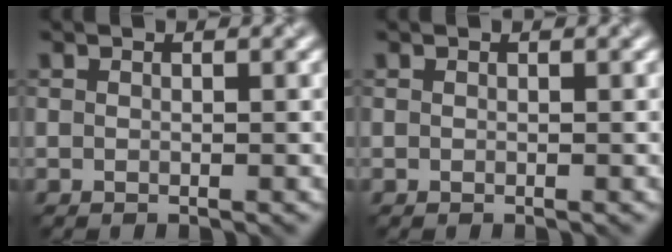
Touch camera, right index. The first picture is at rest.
{"total": 0.0}